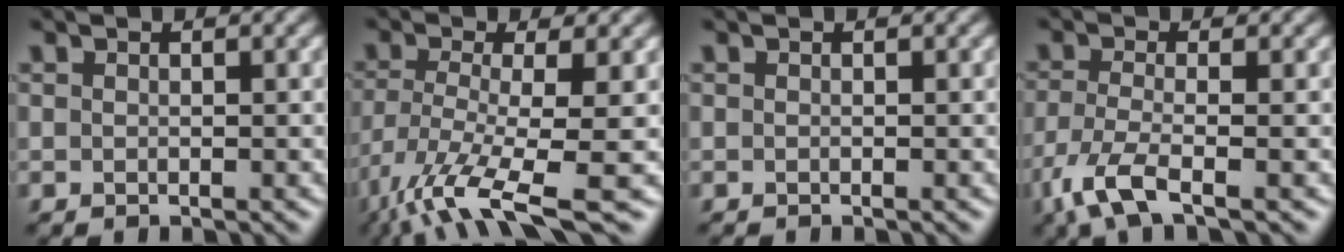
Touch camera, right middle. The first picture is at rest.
{"total": 8.8, "force": [-4.7, 2.1, 7.1], "torque": [-0.137, -0.016, -0.090]}
{"total": 0.6, "force": [-0.6, 0.1, 0.2], "torque": [0.005, -0.004, -0.010]}
{"total": 4.5, "force": [-2.7, 1.1, 3.4], "torque": [-0.085, -0.016, -0.064]}